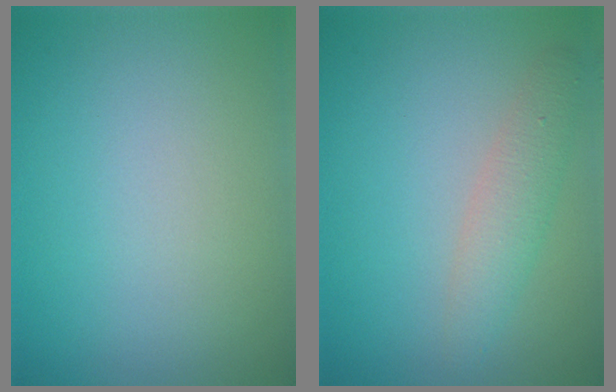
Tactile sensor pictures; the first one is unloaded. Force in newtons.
{"total": 2.6, "press": 2.6, "slide": 0.2}